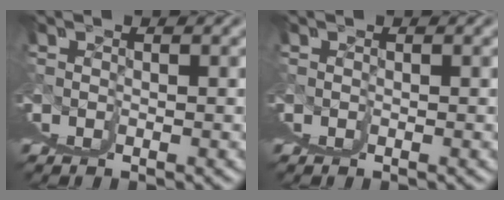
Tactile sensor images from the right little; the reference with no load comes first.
{"total": 0.0}